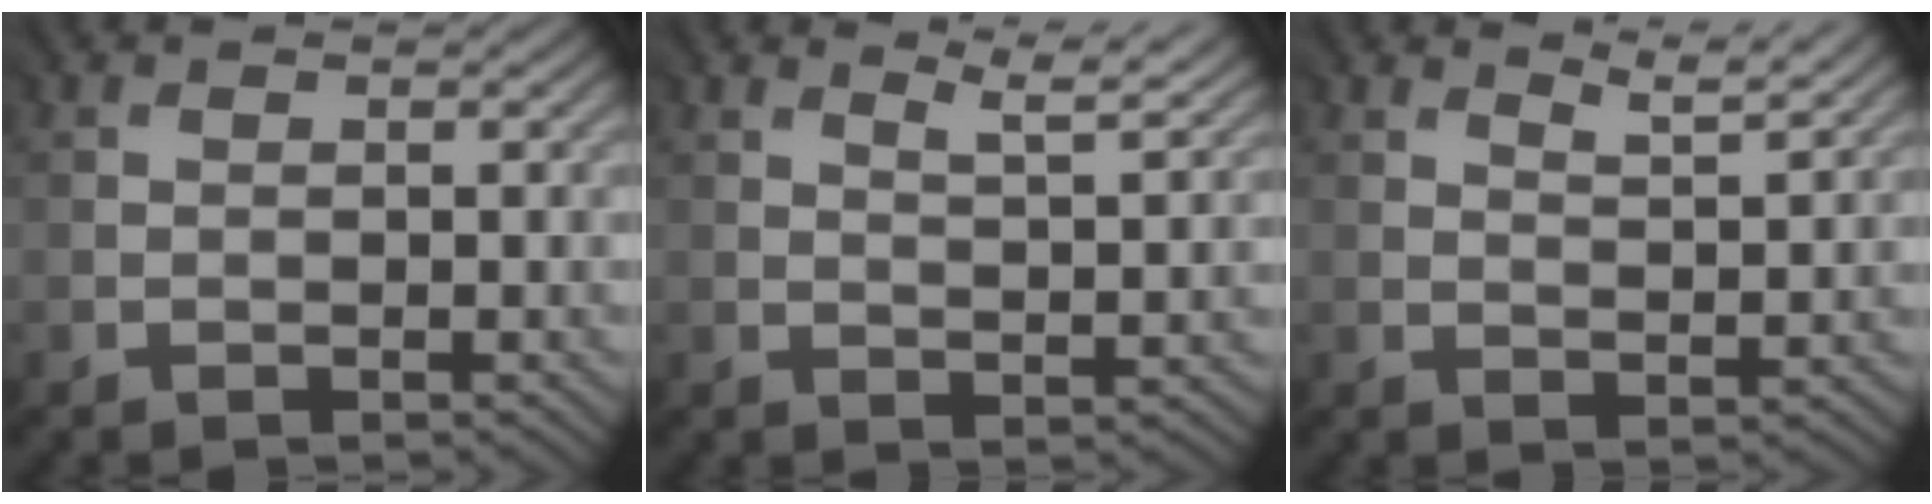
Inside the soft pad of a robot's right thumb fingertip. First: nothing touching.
{"total": 4.1, "force": [3.3, 0.6, 2.3], "torque": [-0.042, -0.006, 0.066]}
{"total": 4.0, "force": [3.5, 0.5, 1.9], "torque": [-0.038, -0.004, 0.071]}